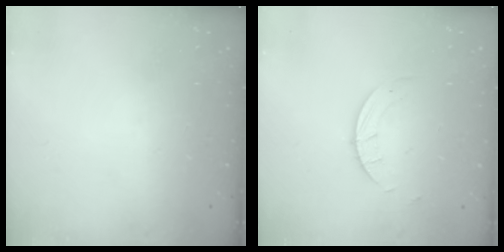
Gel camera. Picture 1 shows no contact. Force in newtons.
{"total": 1.5, "press": 1.5, "slide": 0.1}